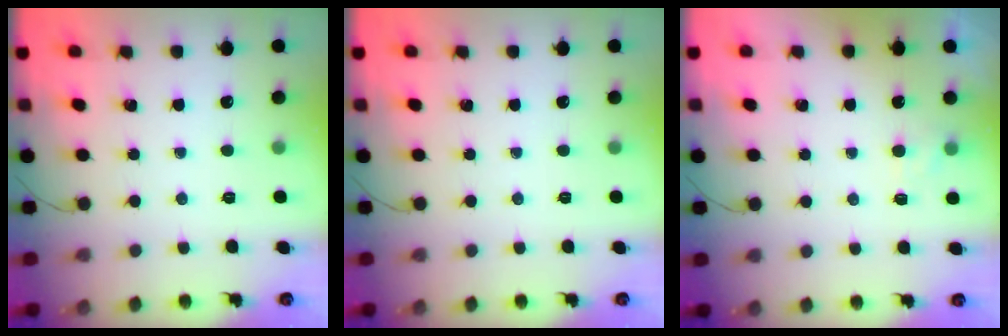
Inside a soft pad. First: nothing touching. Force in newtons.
{"total": 0.0}
{"total": 2.0, "press": 1.6, "slide": 1.2}